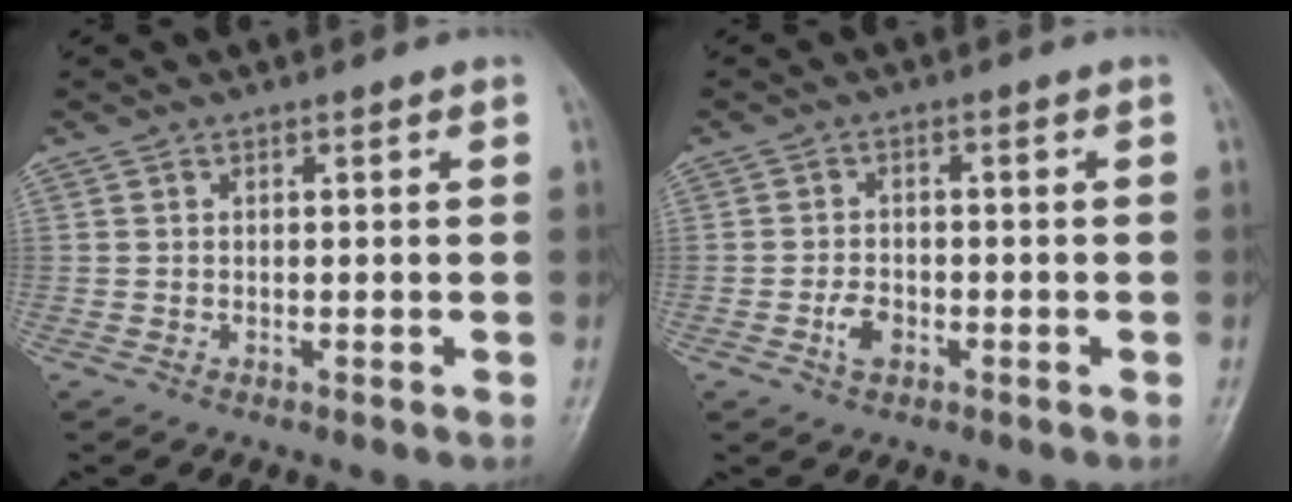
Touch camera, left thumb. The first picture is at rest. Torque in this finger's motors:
{"motor_torque": [-0.34, 0.32, 0.07, -0.04, 0.00]}